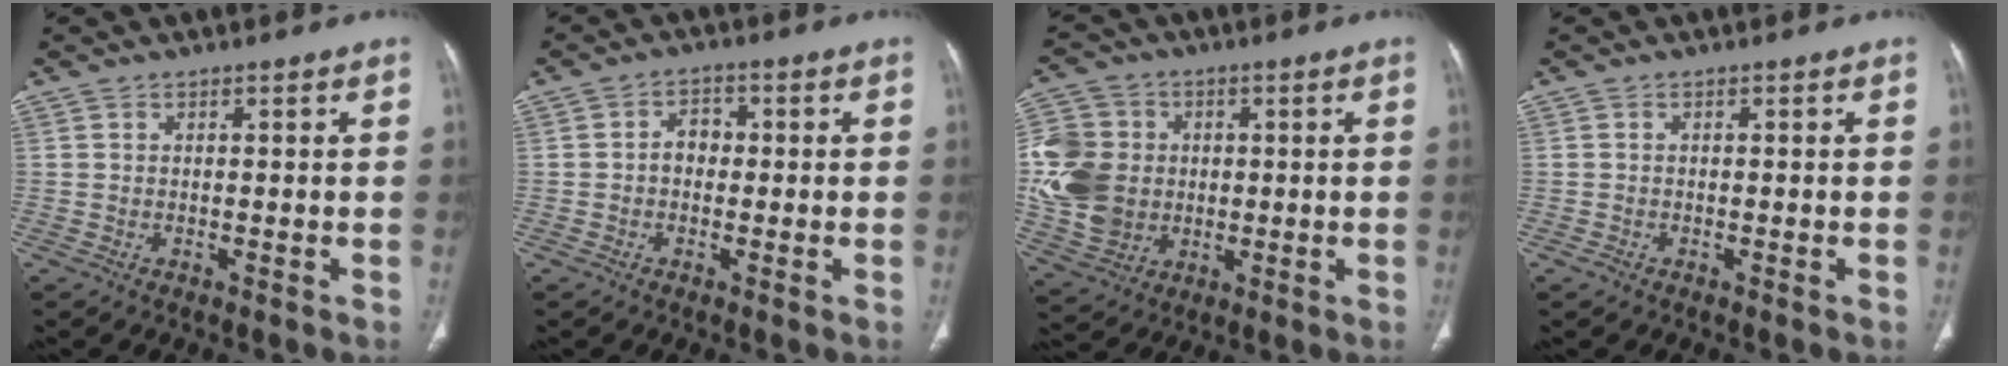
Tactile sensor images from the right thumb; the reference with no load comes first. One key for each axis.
{"total": 3.4, "fx": -0.3, "fy": 2.7, "fz": 2.0, "tx": -0.018, "ty": 0.016, "tz": -0.013}
{"total": 15.1, "fx": -0.2, "fy": 12.7, "fz": 8.1, "tx": -0.153, "ty": 0.007, "tz": 0.003}
{"total": 0.7, "fx": -0.5, "fy": 0.5, "fz": 0.2, "tx": -0.005, "ty": 0.000, "tz": -0.012}